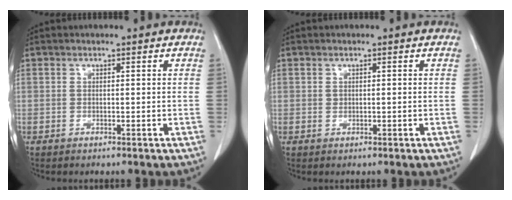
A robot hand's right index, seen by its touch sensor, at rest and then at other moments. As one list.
[{"total": 0.7, "force": [0.1, 0.6, 0.3], "torque": [-0.007, 0.003, 0.003]}]